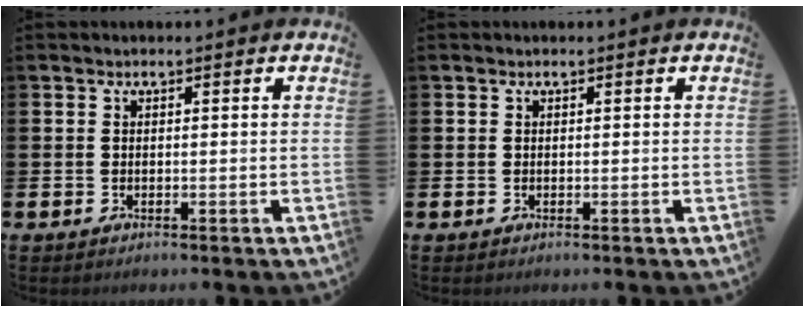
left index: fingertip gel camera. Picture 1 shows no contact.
{"total": 0.0}